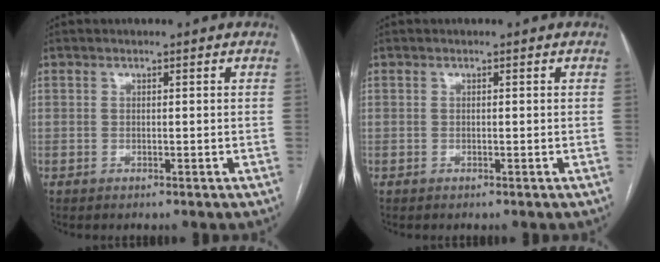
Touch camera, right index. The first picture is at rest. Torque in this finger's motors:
{"motor_torque": [0.04, -0.03, 0.03, 0.01]}